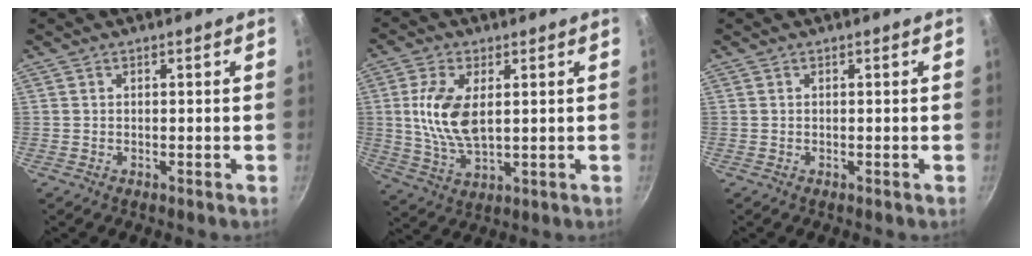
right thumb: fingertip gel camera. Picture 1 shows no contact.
{"total": 10.7, "force": [1.8, 5.5, 9.0], "torque": [-0.176, -0.009, 0.039]}
{"total": 0.0}